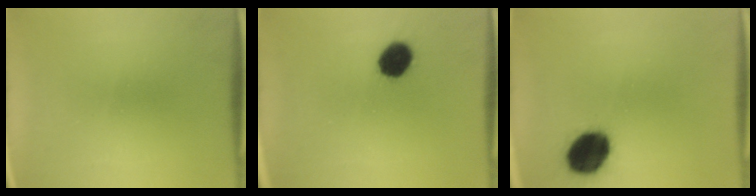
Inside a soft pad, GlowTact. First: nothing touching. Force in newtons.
{"total": 8.6}
{"total": 13.1}